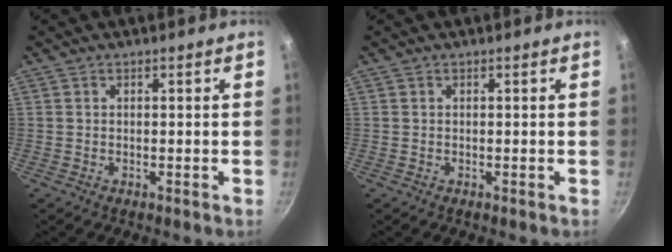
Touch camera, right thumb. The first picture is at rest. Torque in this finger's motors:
{"motor_torque": [-0.15, -0.17, 0.18, 0.02, 0.03]}